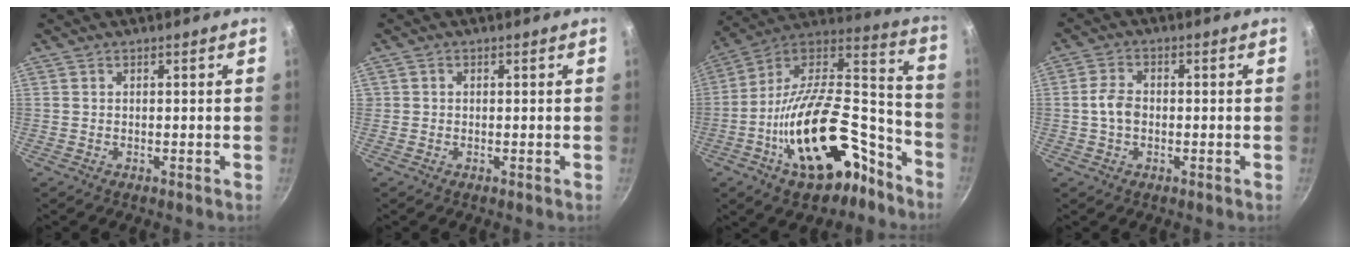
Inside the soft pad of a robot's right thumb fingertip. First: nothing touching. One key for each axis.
{"total": 0.7, "fx": 0.1, "fy": 0.7, "fz": 0.2, "tx": -0.001, "ty": 0.002, "tz": 0.000}
{"total": 27.5, "fx": -13.7, "fy": 14.0, "fz": 19.3, "tx": -0.255, "ty": 0.102, "tz": -0.214}
{"total": 4.4, "fx": -0.5, "fy": 3.1, "fz": 3.1, "tx": -0.056, "ty": 0.014, "tz": -0.013}